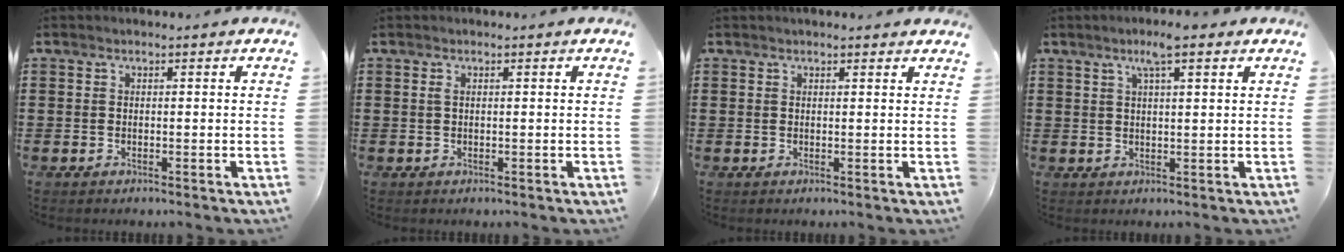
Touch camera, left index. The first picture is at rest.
{"total": 0.7, "force": [0.2, 0.1, 0.7], "torque": [-0.015, -0.001, 0.004]}
{"total": 1.0, "force": [0.9, 0.1, 0.3], "torque": [-0.008, 0.001, 0.018]}
{"total": 4.8, "force": [2.9, 0.4, 3.8], "torque": [-0.071, 0.003, 0.048]}